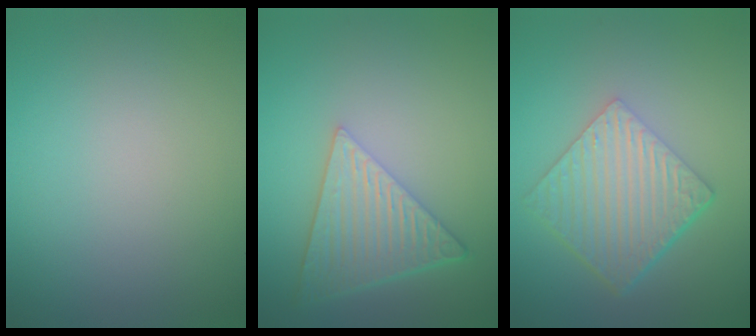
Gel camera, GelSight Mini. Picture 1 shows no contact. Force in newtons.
{"total": 6.3, "press": 4.5, "slide": 4.4}
{"total": 6.5, "press": 4.4, "slide": 4.7}